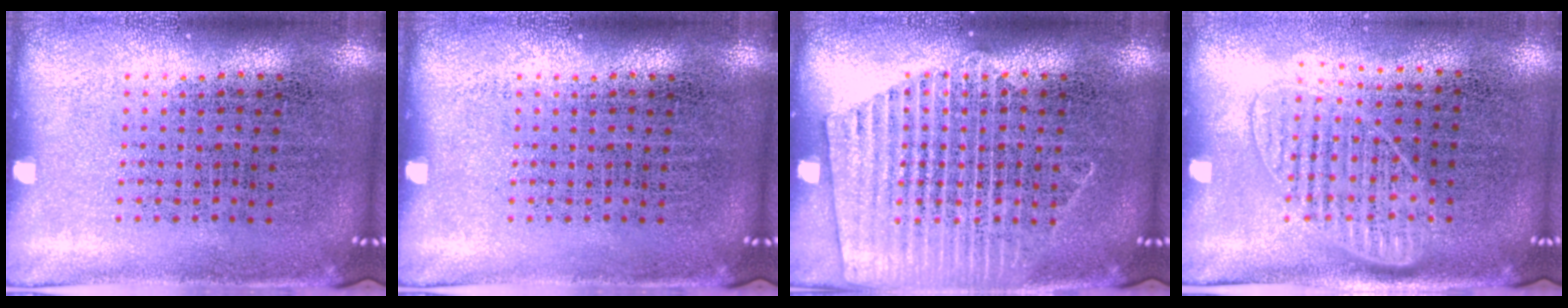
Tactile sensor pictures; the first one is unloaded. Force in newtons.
{"total": 0.0}
{"total": 2.6, "press": 2.6, "slide": 0.3}
{"total": 1.3, "press": 1.2, "slide": 0.5}